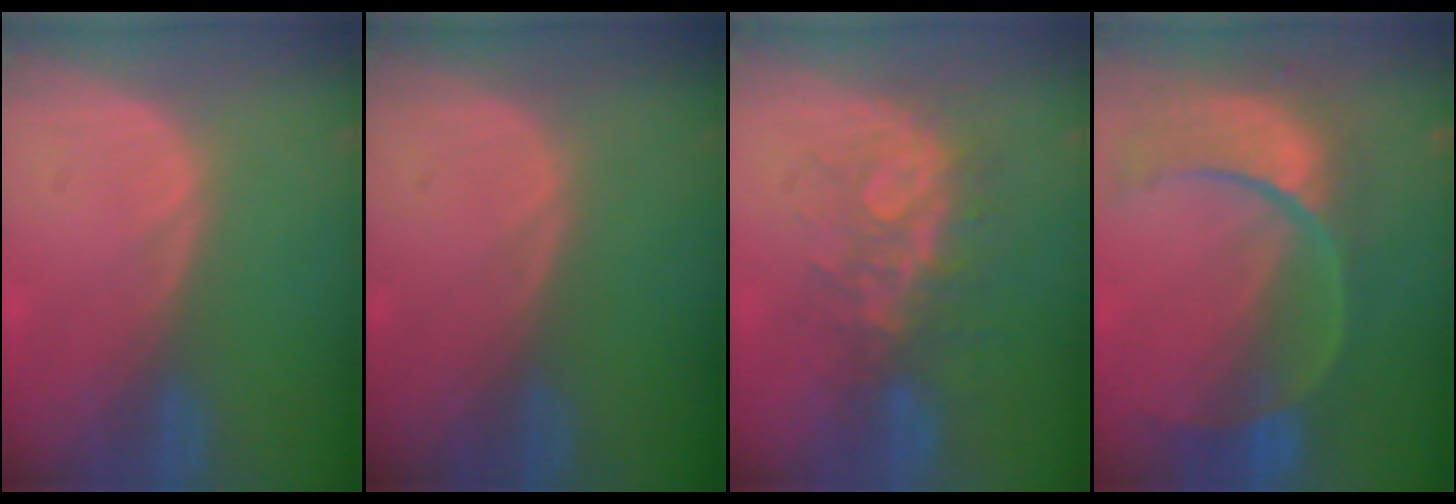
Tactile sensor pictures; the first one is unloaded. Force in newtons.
{"total": 0.0}
{"total": 7.7, "press": 7.1, "slide": 3.1}
{"total": 11.1, "press": 9.3, "slide": 6.1}